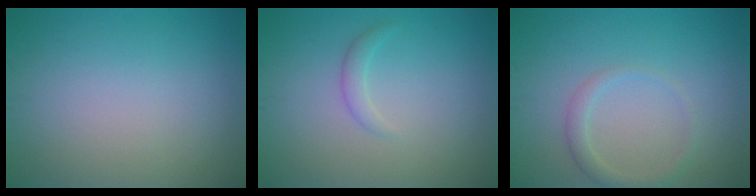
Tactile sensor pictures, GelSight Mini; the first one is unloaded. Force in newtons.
{"total": 1.2, "press": 1.1, "slide": 0.2}
{"total": 1.7, "press": 1.7, "slide": 0.1}